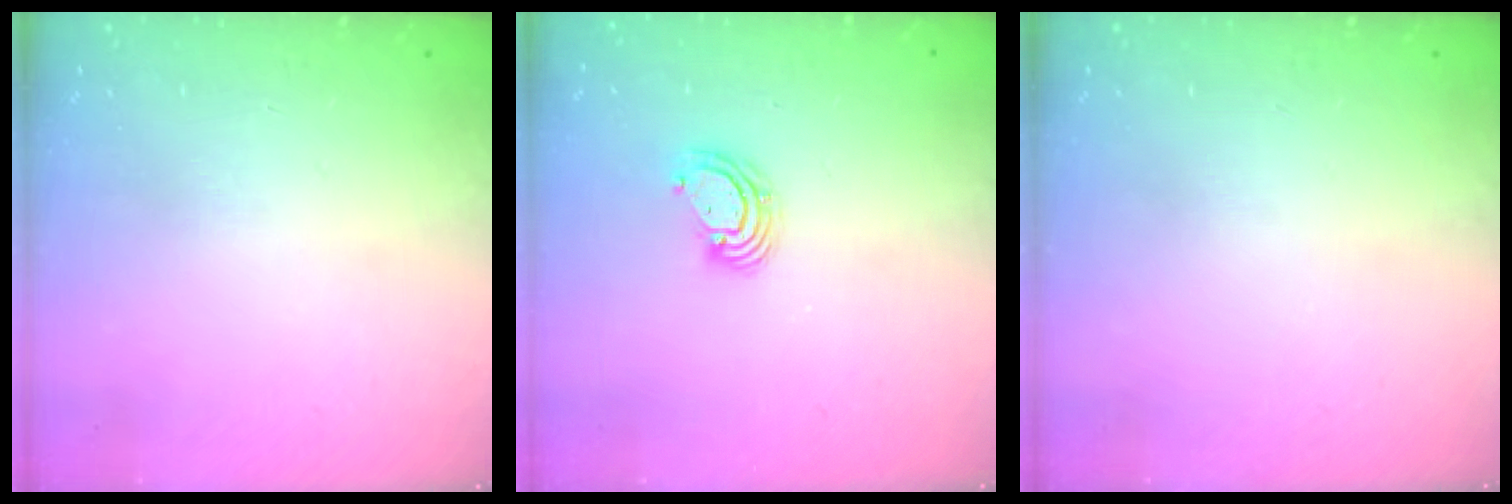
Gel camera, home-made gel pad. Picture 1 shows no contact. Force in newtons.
{"total": 4.4, "press": 4.4, "slide": 0.4}
{"total": 0.0}